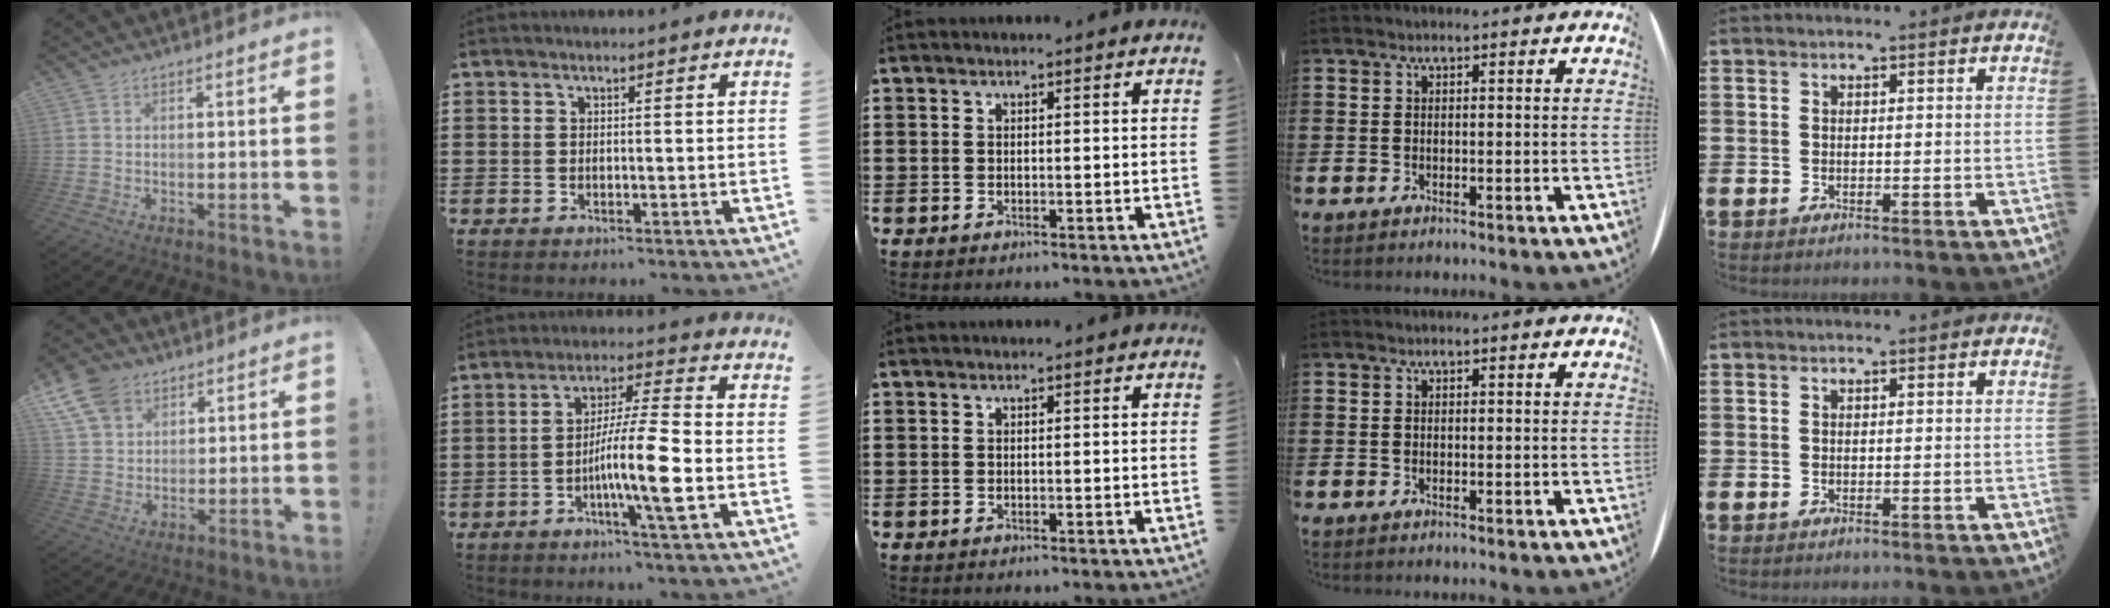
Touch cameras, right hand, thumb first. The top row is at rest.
{"thumb": {"total": 10.7, "force": [6.2, 7.5, 4.3], "torque": [-0.087, -0.028, 0.124]}, "index": {"total": 10.4, "force": [-3.0, 0.7, 9.9], "torque": [-0.192, -0.011, -0.060]}}